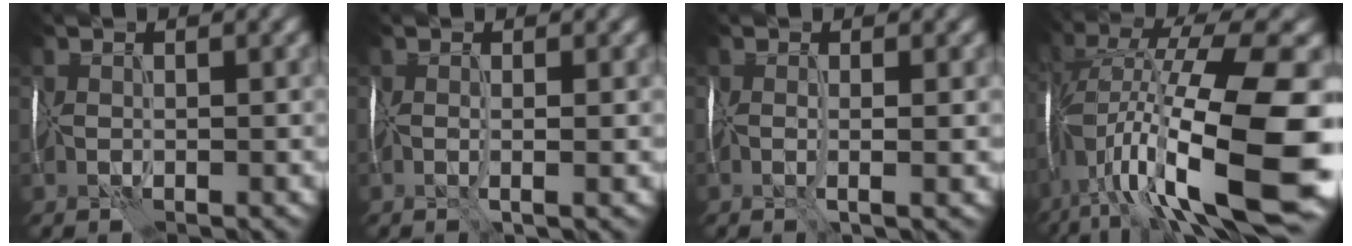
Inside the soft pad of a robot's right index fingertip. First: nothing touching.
{"total": 1.6, "force": [-0.1, 0.2, 1.6], "torque": [-0.021, -0.002, -0.003]}
{"total": 1.9, "force": [-0.1, 0.3, 1.9], "torque": [-0.026, -0.003, -0.003]}
{"total": 17.1, "force": [-3.5, 5.2, 16.0], "torque": [-0.291, 0.030, -0.061]}